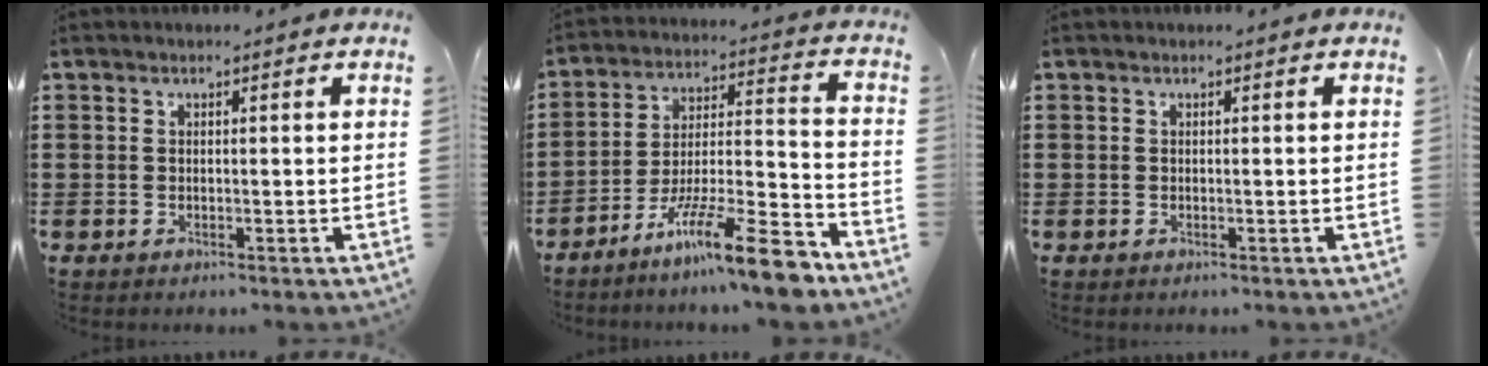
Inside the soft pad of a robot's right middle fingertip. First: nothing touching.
{"total": 13.9, "force": [-10.5, 1.1, 9.1], "torque": [-0.145, 0.029, -0.189]}
{"total": 0.0}